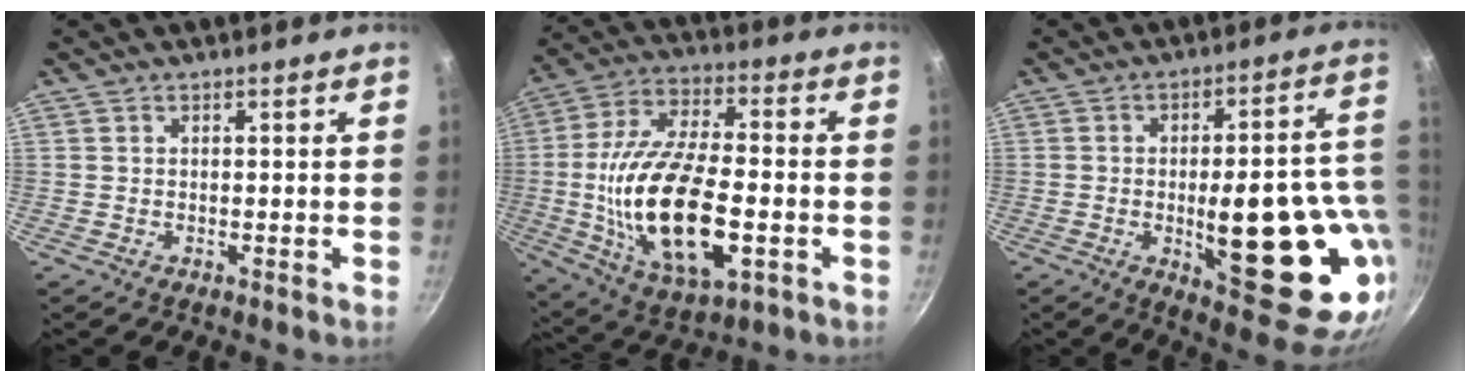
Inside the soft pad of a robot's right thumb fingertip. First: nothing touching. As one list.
[{"total": 22.8, "force": [-4.0, 10.6, 19.8], "torque": [-0.370, 0.013, -0.068]}, {"total": 25.2, "force": [-4.5, 9.2, 23.1], "torque": [-0.263, 0.002, -0.048]}]